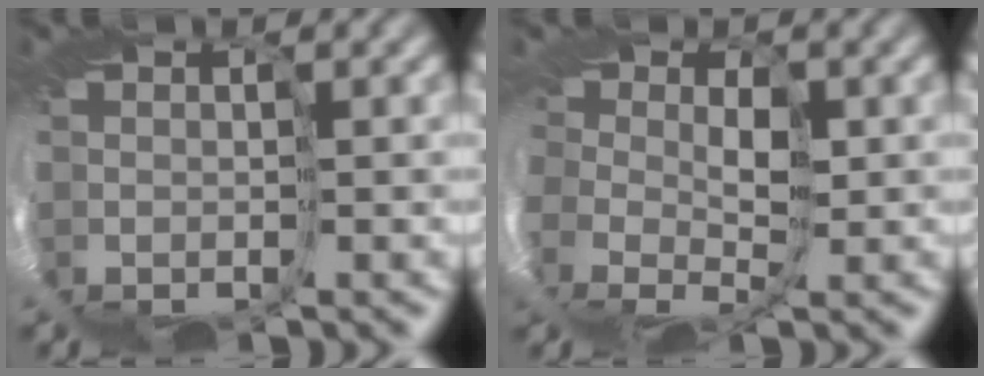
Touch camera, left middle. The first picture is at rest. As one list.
[{"total": 4.6, "force": [0.6, 3.1, 3.4], "torque": [-0.056, -0.011, 0.014]}]